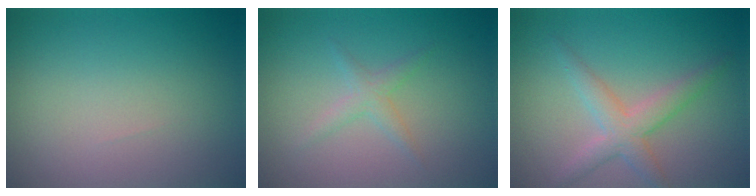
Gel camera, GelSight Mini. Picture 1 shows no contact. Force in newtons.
{"total": 1.4, "press": 1.4, "slide": 0.1}
{"total": 3.1, "press": 3.1, "slide": 0.0}